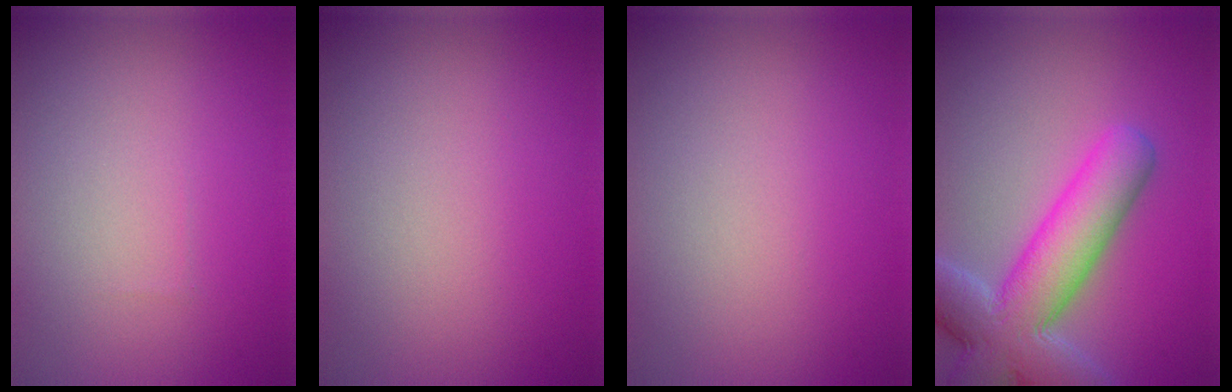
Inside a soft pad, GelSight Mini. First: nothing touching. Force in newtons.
{"total": 0.0}
{"total": 0.0}
{"total": 9.2, "press": 9.2, "slide": 0.9}